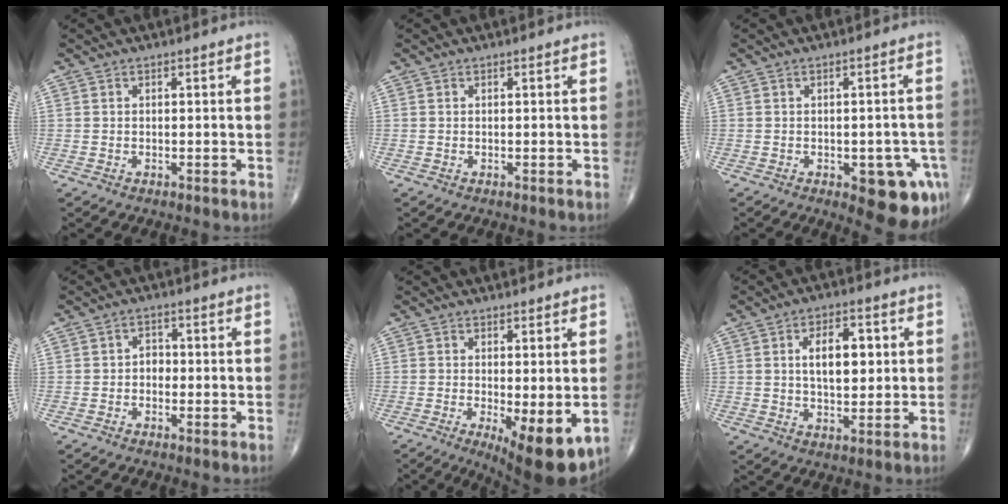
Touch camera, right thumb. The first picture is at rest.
{"total": 0.0}
{"total": 10.6, "force": [-4.2, 4.4, 8.6], "torque": [-0.068, 0.006, -0.045]}
{"total": 2.5, "force": [-0.4, 1.9, 1.6], "torque": [-0.005, 0.007, -0.015]}
{"total": 10.3, "force": [-2.7, 3.2, 9.4], "torque": [-0.128, -0.025, -0.031]}
{"total": 9.0, "force": [1.7, 4.8, 7.4], "torque": [-0.091, -0.005, 0.029]}